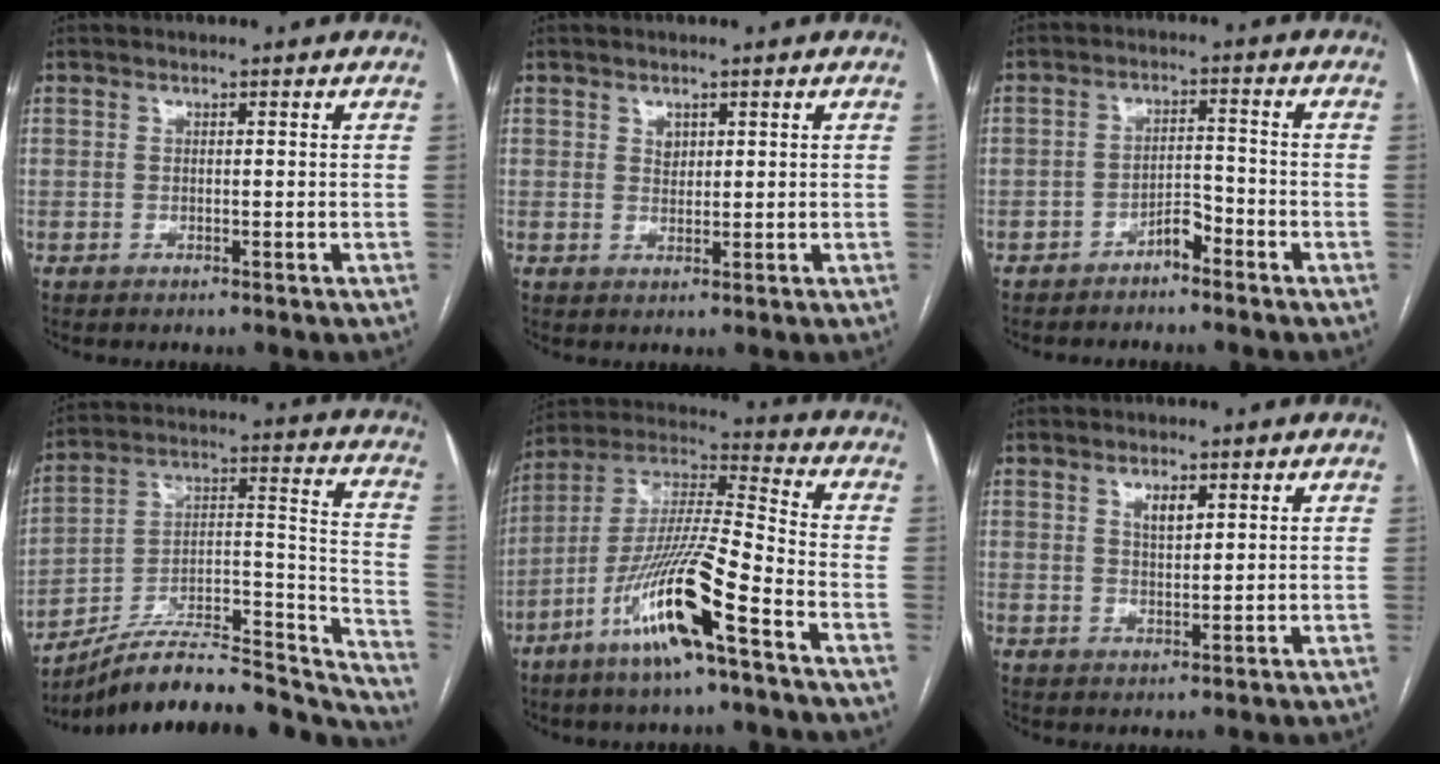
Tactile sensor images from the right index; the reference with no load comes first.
{"total": 1.8, "force": [0.8, 1.4, 0.8], "torque": [-0.014, 0.000, 0.016]}
{"total": 3.9, "force": [-3.0, 1.4, 2.0], "torque": [-0.033, 0.011, -0.052]}
{"total": 27.4, "force": [-24.5, 6.2, 10.4], "torque": [-0.108, 0.046, -0.366]}
{"total": 16.9, "force": [-8.8, 1.0, 14.4], "torque": [-0.290, -0.015, -0.165]}
{"total": 2.9, "force": [1.3, 1.2, 2.3], "torque": [-0.041, 0.000, 0.026]}